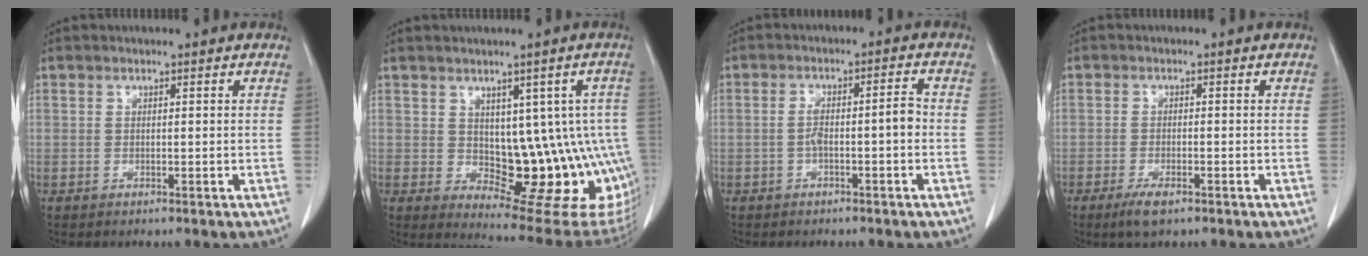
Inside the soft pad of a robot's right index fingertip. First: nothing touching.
{"total": 14.8, "force": [-0.9, 6.8, 13.1], "torque": [-0.115, 0.011, 0.009]}
{"total": 4.5, "force": [-1.0, 0.9, 4.3], "torque": [-0.075, 0.017, -0.013]}
{"total": 3.2, "force": [-2.0, 0.9, 2.3], "torque": [-0.046, -0.002, -0.032]}